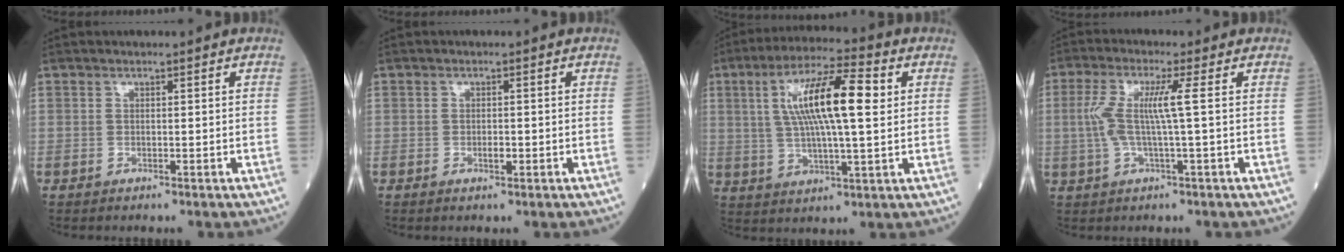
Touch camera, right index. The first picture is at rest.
{"total": 1.1, "force": [-0.3, 0.5, 0.9], "torque": [-0.017, 0.000, -0.005]}
{"total": 13.6, "force": [3.1, 2.0, 13.1], "torque": [-0.242, 0.021, 0.053]}
{"total": 6.3, "force": [0.5, -0.3, 6.3], "torque": [-0.144, 0.009, 0.009]}